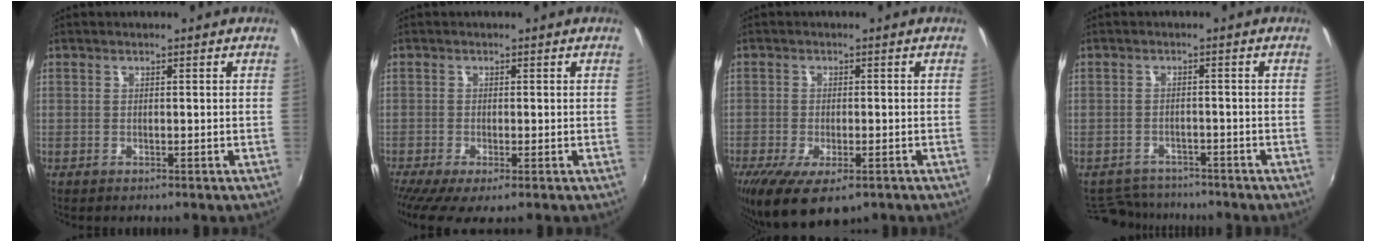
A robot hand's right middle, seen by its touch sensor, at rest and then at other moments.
{"total": 4.0, "force": [-2.4, 0.6, 3.2], "torque": [-0.070, -0.022, -0.041]}
{"total": 10.1, "force": [-6.0, 4.1, 7.1], "torque": [-0.151, -0.042, -0.096]}
{"total": 7.8, "force": [-7.1, 2.9, 1.4], "torque": [-0.046, 0.004, -0.110]}